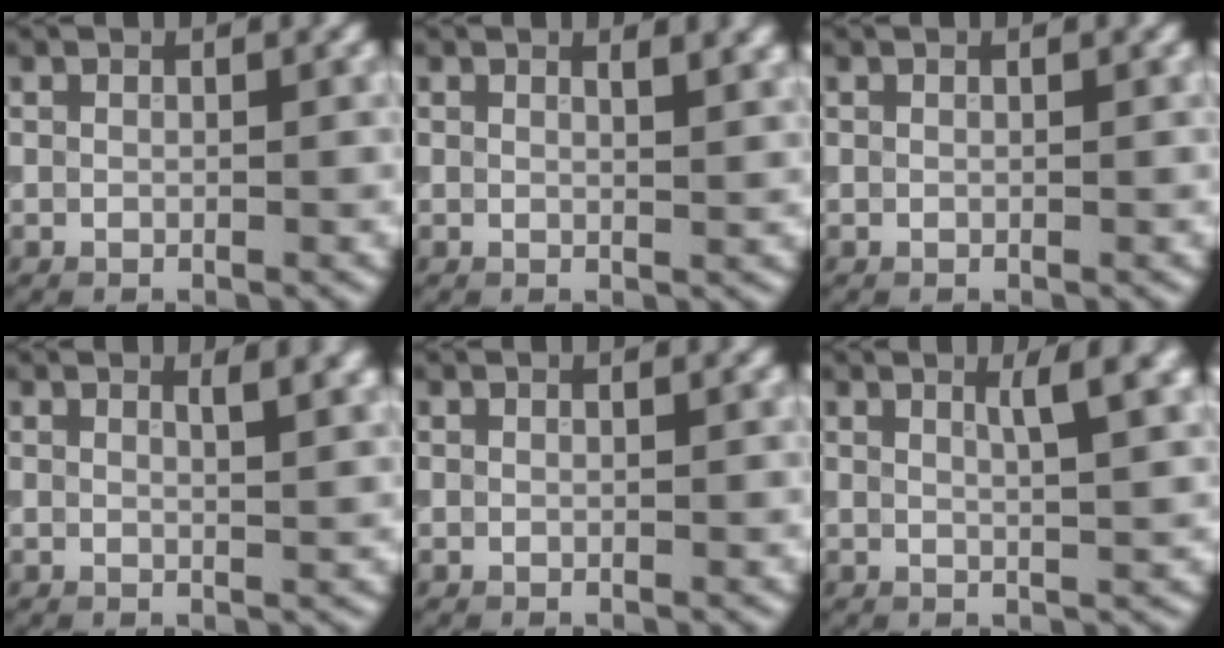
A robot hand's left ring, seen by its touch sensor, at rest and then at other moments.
{"total": 2.6, "force": [1.6, 1.0, 1.8], "torque": [-0.004, 0.007, 0.014]}
{"total": 0.0}
{"total": 2.9, "force": [1.5, 1.1, 2.2], "torque": [-0.007, 0.008, 0.012]}
{"total": 0.0}
{"total": 3.3, "force": [1.5, 0.7, 2.8], "torque": [-0.027, 0.001, 0.021]}